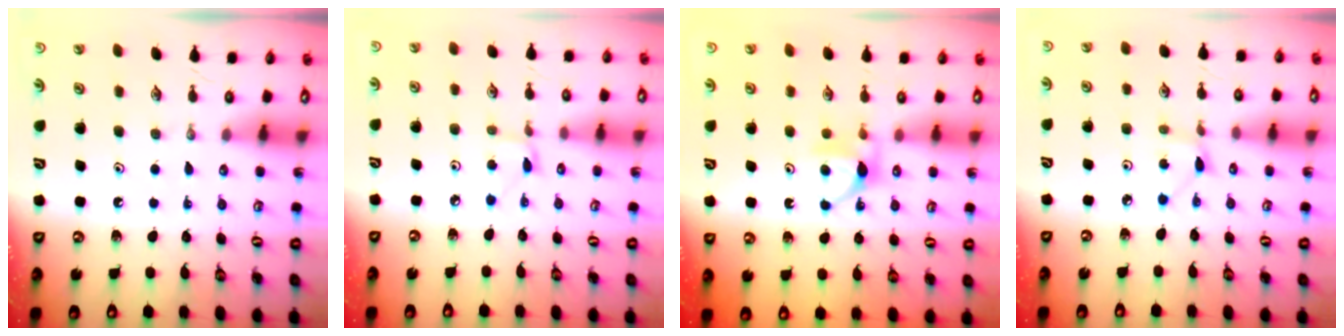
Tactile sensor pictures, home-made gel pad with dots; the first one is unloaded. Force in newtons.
{"total": 2.2, "press": 2.2, "slide": 0.3}
{"total": 5.4, "press": 5.3, "slide": 0.8}
{"total": 2.2, "press": 2.1, "slide": 0.3}